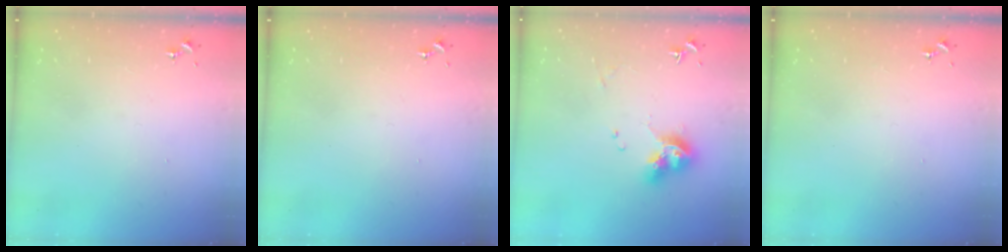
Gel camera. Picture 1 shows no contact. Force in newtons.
{"total": 0.0}
{"total": 11.3, "press": 11.2, "slide": 1.3}
{"total": 0.0}